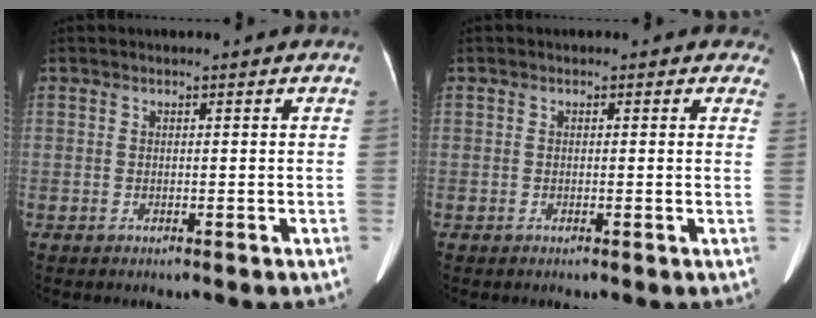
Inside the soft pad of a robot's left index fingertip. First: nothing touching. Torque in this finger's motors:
{"motor_torque": [0.19, -0.19, 0.03, -0.01]}